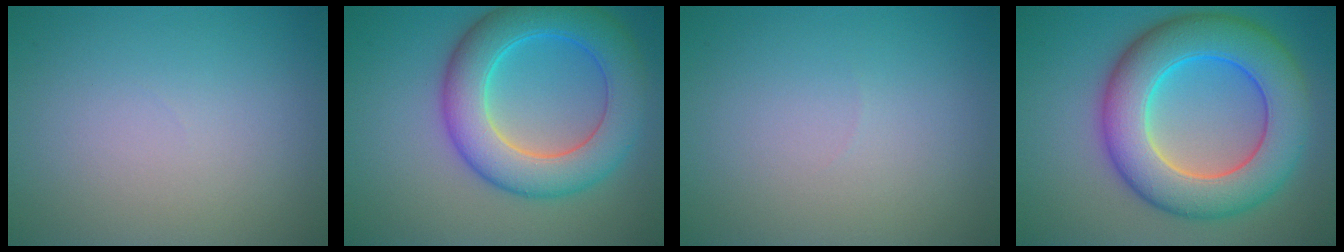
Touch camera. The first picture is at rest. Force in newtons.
{"total": 8.3, "press": 8.3, "slide": 0.0}
{"total": 0.0}
{"total": 10.6, "press": 10.6, "slide": 0.1}